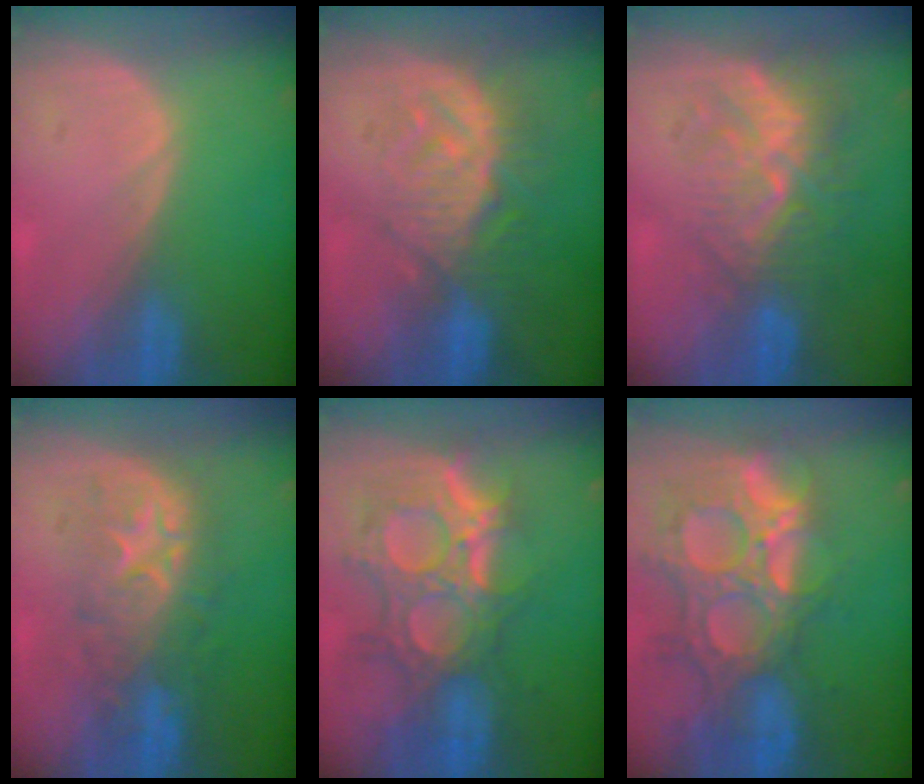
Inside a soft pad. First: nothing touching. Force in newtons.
{"total": 9.3, "press": 8.6, "slide": 3.6}
{"total": 9.6, "press": 8.6, "slide": 4.4}
{"total": 8.7, "press": 8.7, "slide": 0.9}
{"total": 12.0, "press": 10.7, "slide": 5.3}
{"total": 14.5, "press": 12.1, "slide": 7.9}